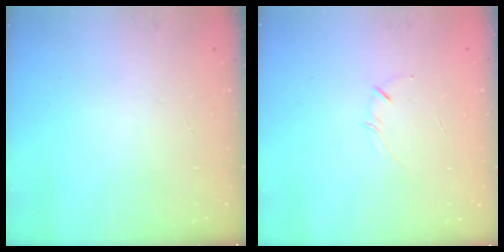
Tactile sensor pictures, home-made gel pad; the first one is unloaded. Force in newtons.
{"total": 2.1, "press": 2.1, "slide": 0.4}